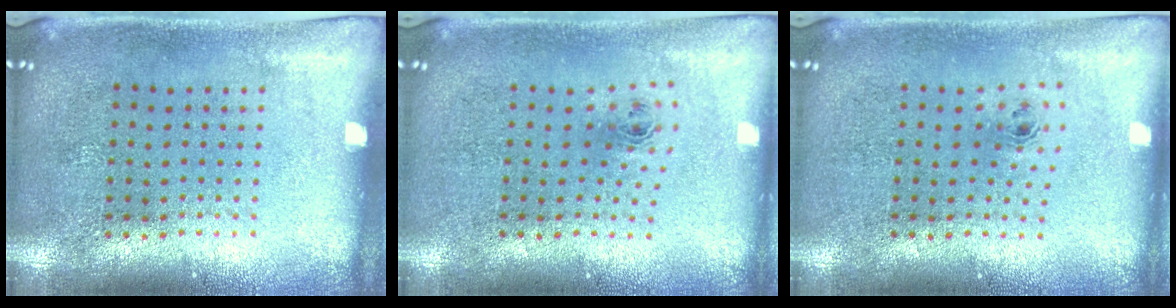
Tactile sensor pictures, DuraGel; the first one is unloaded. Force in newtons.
{"total": 0.8, "press": 0.3, "slide": 0.7}
{"total": 0.7, "press": 0.3, "slide": 0.6}